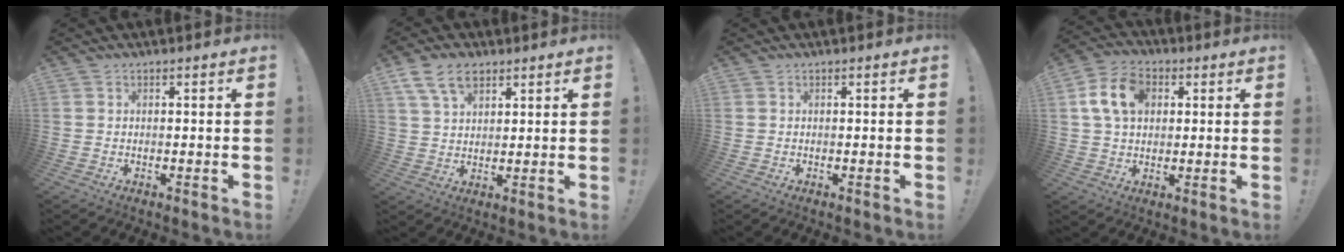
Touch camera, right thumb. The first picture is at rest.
{"total": 9.6, "force": [5.6, 5.8, 5.3], "torque": [-0.086, -0.013, 0.107]}
{"total": 0.0}
{"total": 12.0, "force": [3.3, 8.6, 7.7], "torque": [-0.137, 0.016, 0.065]}